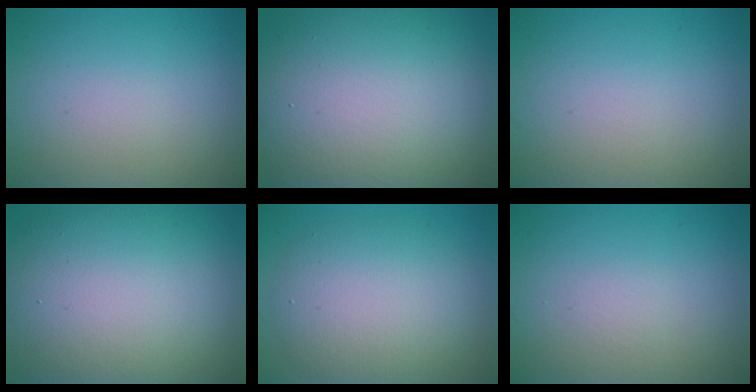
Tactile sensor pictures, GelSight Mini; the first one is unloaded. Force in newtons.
{"total": 16.7, "press": 16.7, "slide": 0.9}
{"total": 0.0}
{"total": 16.5, "press": 16.5, "slide": 0.9}
{"total": 6.7, "press": 6.7, "slide": 0.6}
{"total": 0.0}